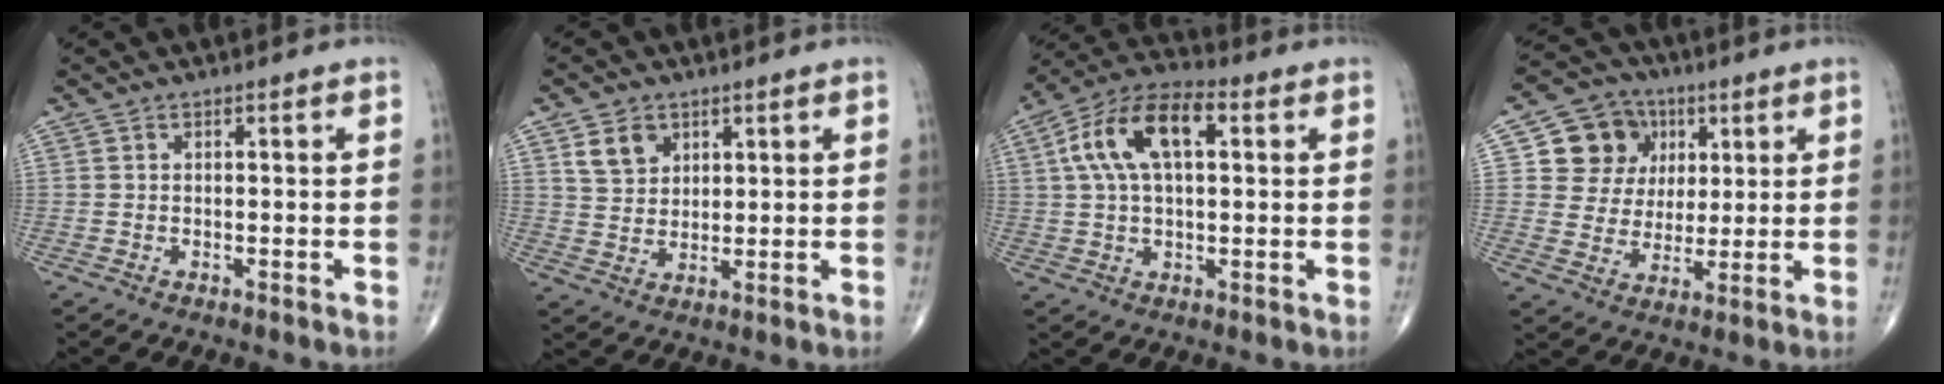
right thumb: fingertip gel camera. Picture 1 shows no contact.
{"total": 5.8, "force": [2.9, 4.3, 2.5], "torque": [-0.028, -0.016, 0.058]}
{"total": 13.7, "force": [3.4, 6.9, 11.3], "torque": [-0.218, 0.031, 0.057]}
{"total": 11.6, "force": [3.8, 10.4, 3.5], "torque": [-0.013, -0.002, 0.064]}